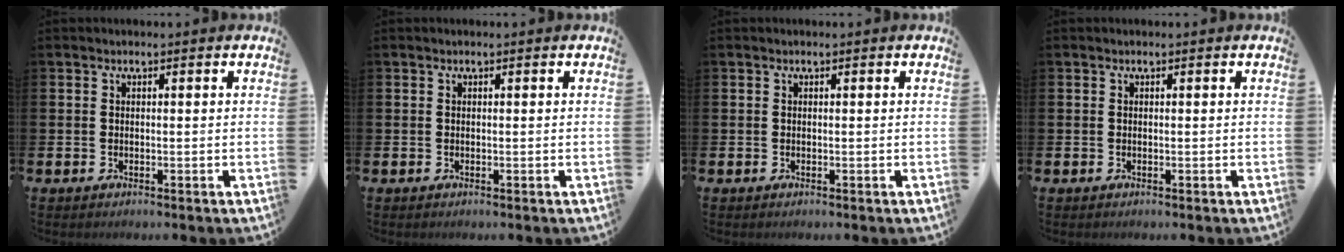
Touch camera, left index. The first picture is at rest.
{"total": 0.0}
{"total": 0.0}
{"total": 0.0}